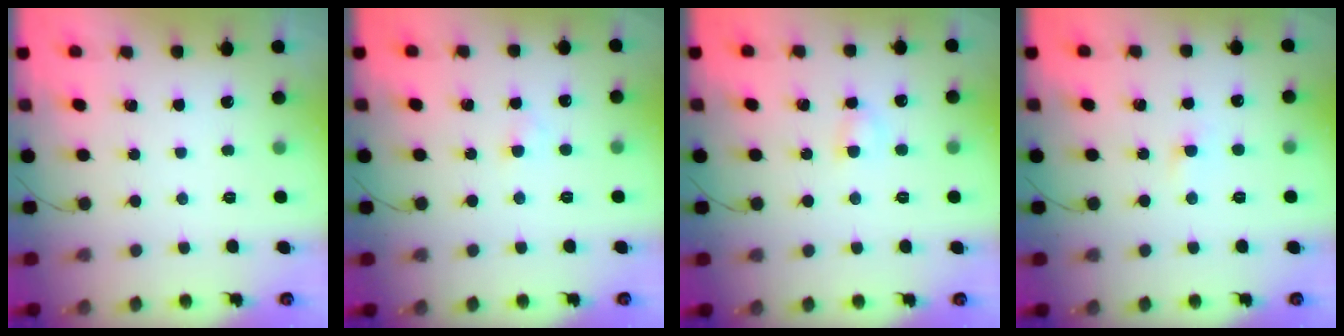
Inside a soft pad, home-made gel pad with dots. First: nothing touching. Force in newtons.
{"total": 1.6, "press": 1.4, "slide": 0.8}
{"total": 3.4, "press": 3.3, "slide": 1.1}
{"total": 1.7, "press": 1.5, "slide": 0.8}